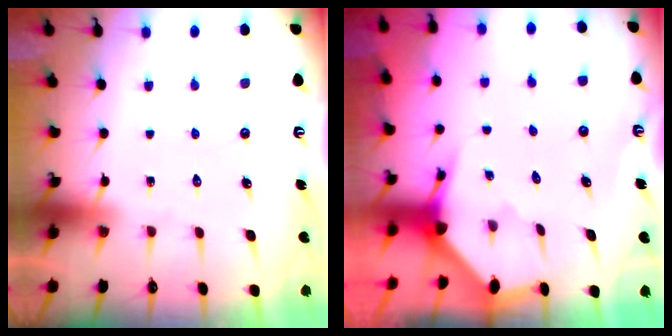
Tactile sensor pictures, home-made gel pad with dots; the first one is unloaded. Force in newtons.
{"total": 2.8, "press": 2.8, "slide": 0.2}